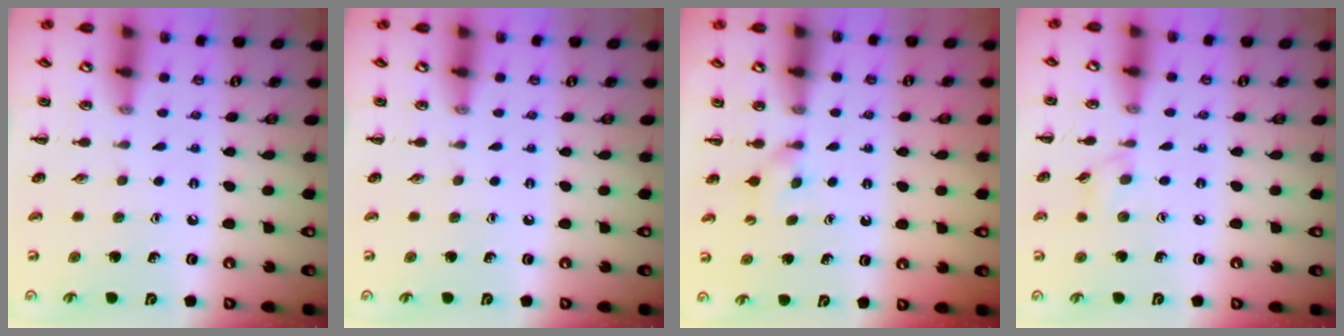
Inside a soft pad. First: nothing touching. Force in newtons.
{"total": 0.0}
{"total": 2.4, "press": 2.2, "slide": 1.0}
{"total": 6.1, "press": 5.7, "slide": 2.3}